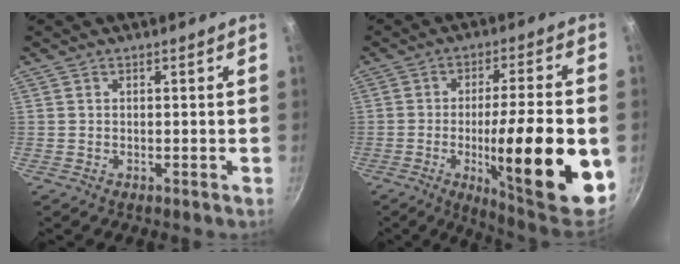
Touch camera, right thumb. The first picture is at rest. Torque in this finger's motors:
{"motor_torque": [-0.29, 1.61, 2.18, -0.21, 0.25]}